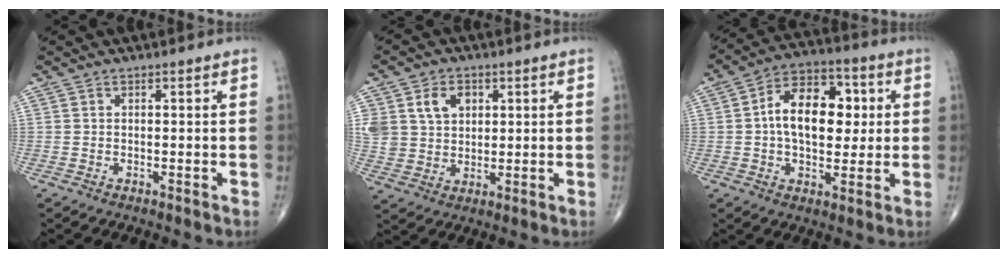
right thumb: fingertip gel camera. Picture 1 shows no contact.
{"total": 10.0, "force": [3.5, 7.8, 5.2], "torque": [-0.082, -0.006, 0.073]}
{"total": 14.6, "force": [1.6, 9.0, 11.4], "torque": [-0.150, 0.018, 0.016]}